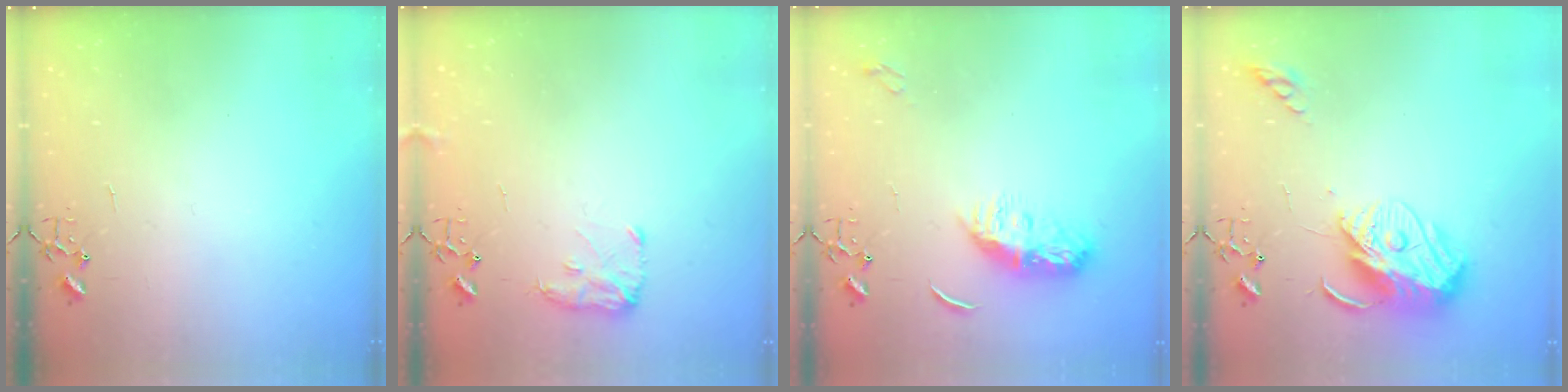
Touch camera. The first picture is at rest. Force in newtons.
{"total": 8.1, "press": 8.0, "slide": 0.5}
{"total": 9.4, "press": 9.4, "slide": 0.4}
{"total": 13.5, "press": 13.4, "slide": 1.2}